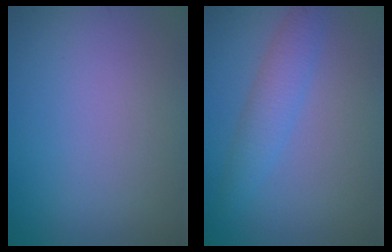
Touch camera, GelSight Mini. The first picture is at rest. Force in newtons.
{"total": 2.5, "press": 2.5, "slide": 0.1}